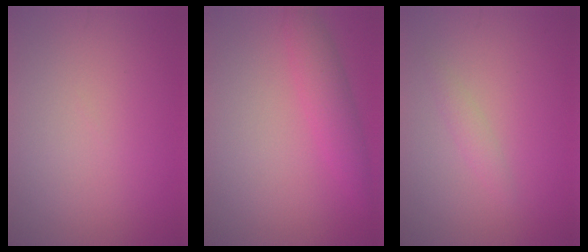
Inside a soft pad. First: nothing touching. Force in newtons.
{"total": 2.7, "press": 2.7, "slide": 0.1}
{"total": 1.1, "press": 1.1, "slide": 0.0}